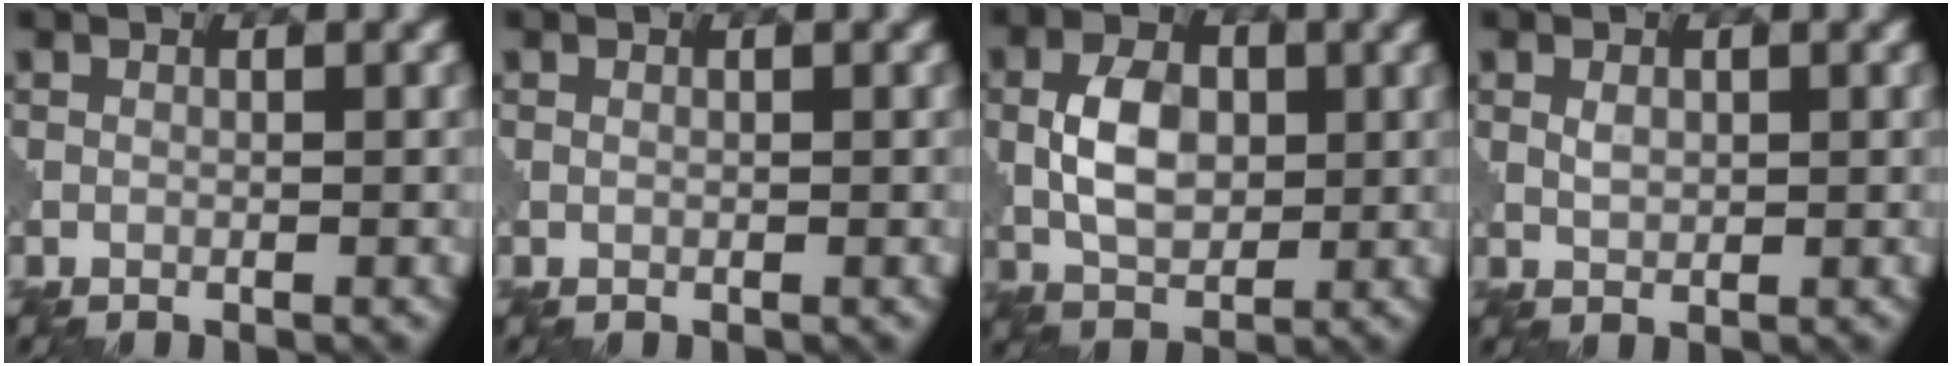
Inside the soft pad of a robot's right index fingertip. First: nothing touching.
{"total": 0.0}
{"total": 4.7, "force": [0.5, 3.1, 3.5], "torque": [-0.066, 0.001, 0.011]}
{"total": 1.0, "force": [0.6, 0.6, 0.4], "torque": [-0.010, -0.003, 0.015]}